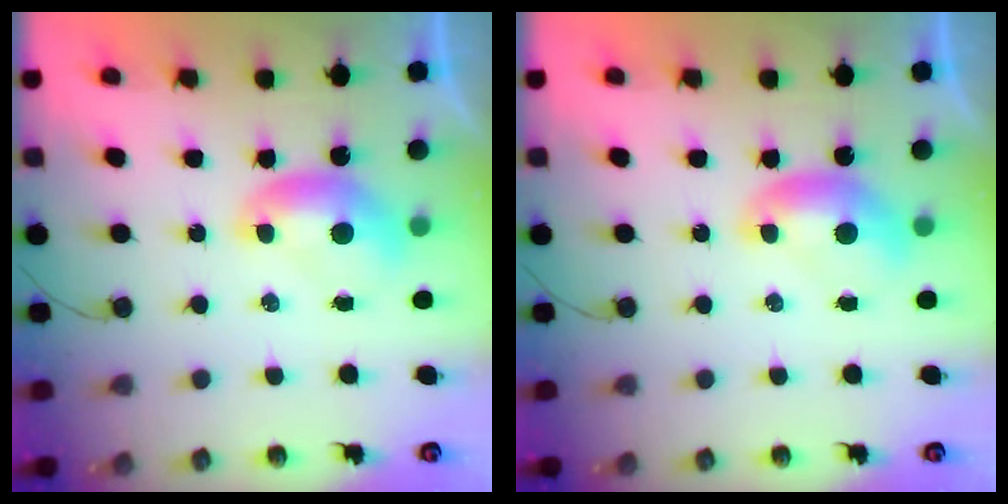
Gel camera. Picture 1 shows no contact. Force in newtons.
{"total": 0.0}